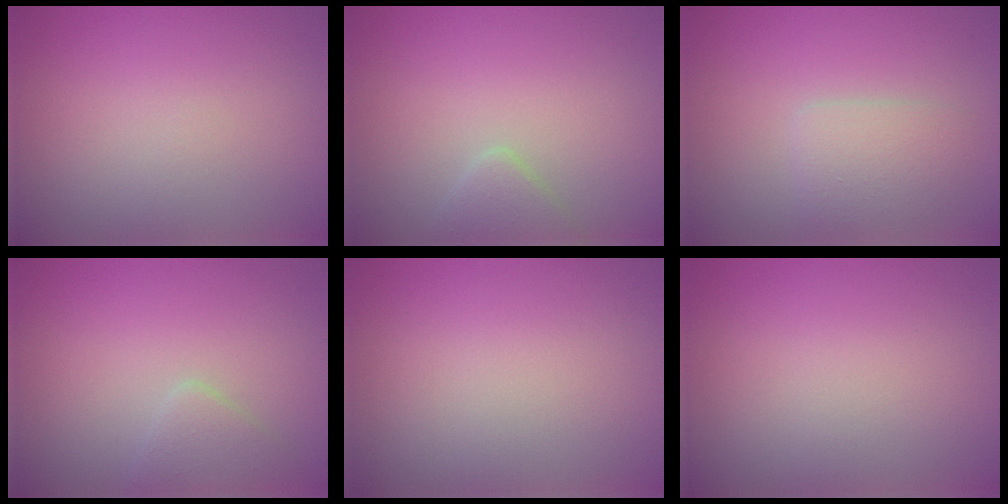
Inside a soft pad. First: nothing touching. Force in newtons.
{"total": 1.6, "press": 1.6, "slide": 0.1}
{"total": 2.3, "press": 2.3, "slide": 0.1}
{"total": 1.7, "press": 1.7, "slide": 0.1}
{"total": 0.0}
{"total": 0.0}